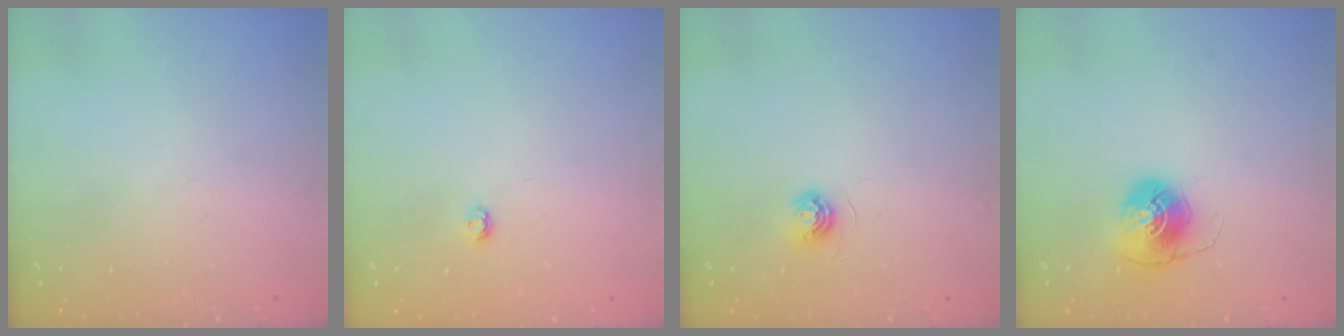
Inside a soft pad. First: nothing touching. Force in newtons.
{"total": 2.9, "press": 2.9, "slide": 0.4}
{"total": 5.1, "press": 5.1, "slide": 0.5}
{"total": 7.9, "press": 7.9, "slide": 0.3}